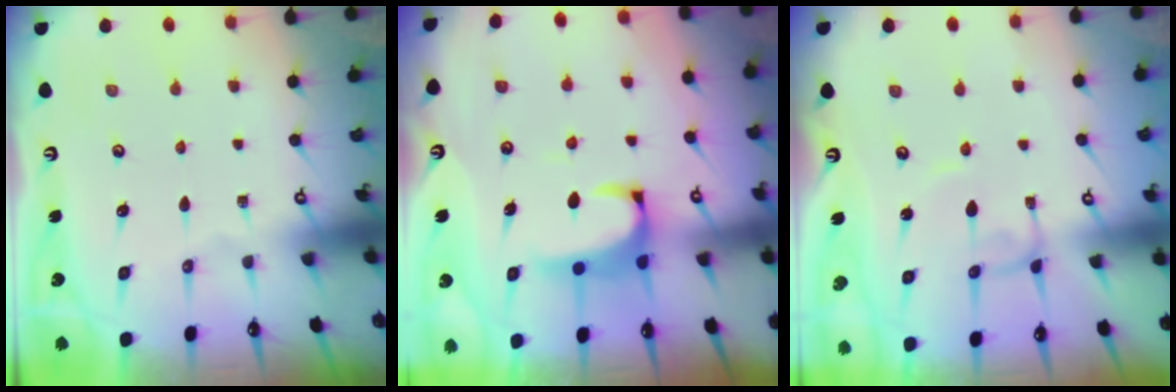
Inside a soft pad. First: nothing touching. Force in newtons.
{"total": 2.3, "press": 2.1, "slide": 0.9}
{"total": 2.1, "press": 2.1, "slide": 0.1}